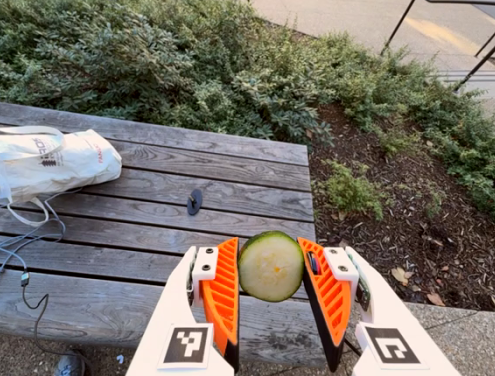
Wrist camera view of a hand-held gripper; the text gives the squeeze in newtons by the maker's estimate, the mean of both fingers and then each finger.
{"total": 11.5, "left": 11.6, "right": 11.4}